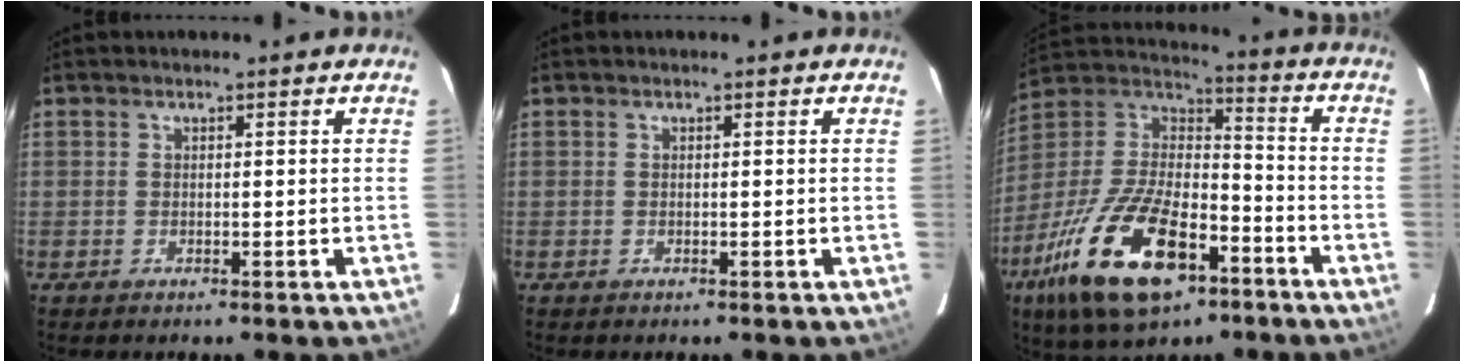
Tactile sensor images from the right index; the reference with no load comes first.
{"total": 0.0}
{"total": 24.0, "force": [-12.8, 10.6, 17.4], "torque": [-0.354, -0.026, -0.218]}